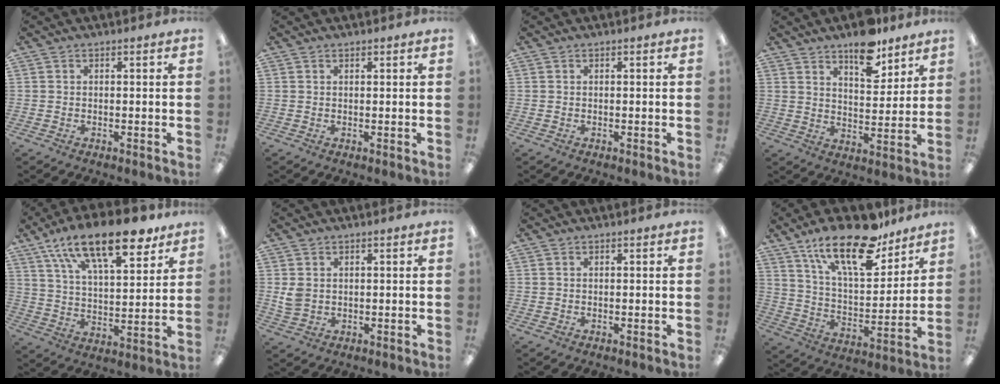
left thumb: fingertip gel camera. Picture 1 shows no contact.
{"total": 0.5, "force": [0.5, 0.2, 0.1], "torque": [-0.002, 0.001, 0.009]}
{"total": 0.0}
{"total": 10.7, "force": [8.4, 4.4, 5.2], "torque": [-0.052, -0.055, 0.141]}
{"total": 19.8, "force": [13.4, 7.6, 12.5], "torque": [-0.203, -0.066, 0.226]}
{"total": 3.4, "force": [0.8, 2.7, 1.8], "torque": [-0.028, 0.001, 0.014]}
{"total": 0.0}
{"total": 20.6, "force": [14.7, 7.8, 12.1], "torque": [-0.203, -0.083, 0.252]}